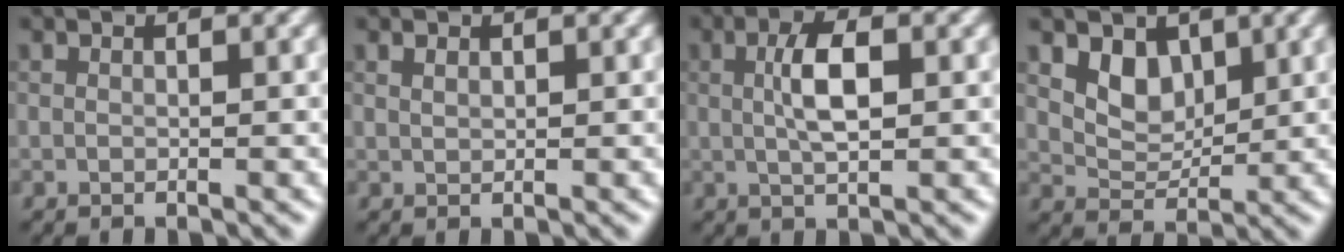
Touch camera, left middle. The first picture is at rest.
{"total": 0.0}
{"total": 3.1, "force": [-0.1, 0.8, 3.0], "torque": [-0.066, 0.009, 0.007]}
{"total": 2.3, "force": [1.1, 1.7, 1.1], "torque": [-0.033, -0.007, 0.030]}